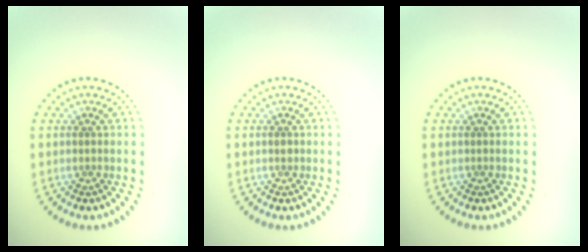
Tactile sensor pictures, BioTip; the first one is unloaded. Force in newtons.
{"total": 0.7, "press": 0.7, "slide": 0.0}
{"total": 0.0}